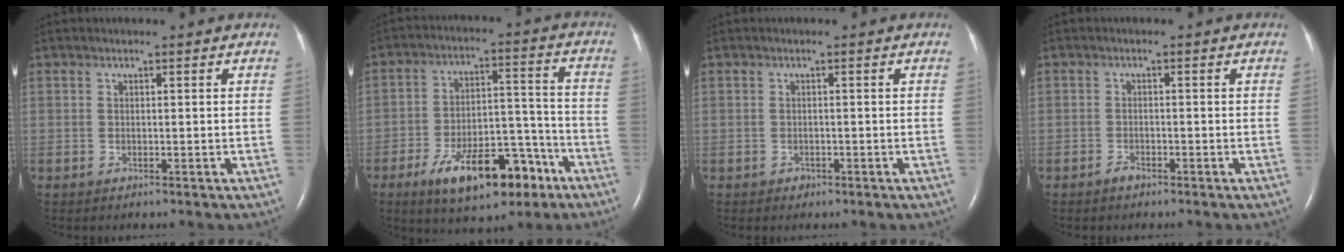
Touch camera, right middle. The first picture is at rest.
{"total": 15.1, "force": [-8.9, 6.2, 10.5], "torque": [-0.160, 0.018, -0.132]}
{"total": 0.8, "force": [-0.5, 0.6, 0.1], "torque": [-0.006, 0.001, -0.008]}
{"total": 1.2, "force": [-1.0, 0.4, 0.4], "torque": [-0.011, 0.000, -0.018]}